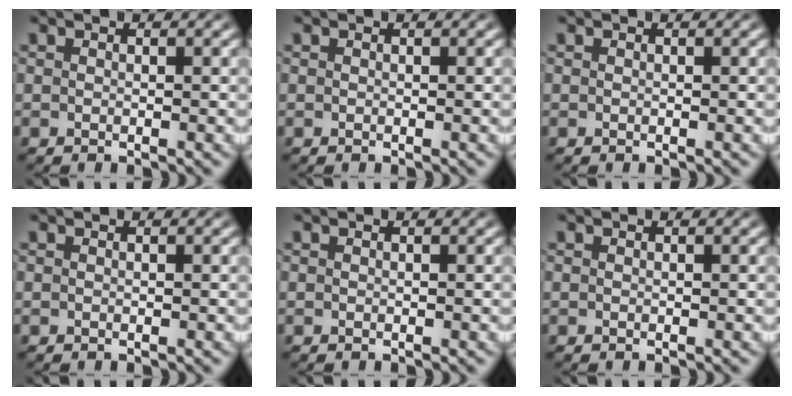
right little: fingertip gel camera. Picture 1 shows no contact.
{"total": 0.0}
{"total": 0.0}
{"total": 0.0}
{"total": 0.0}
{"total": 0.0}